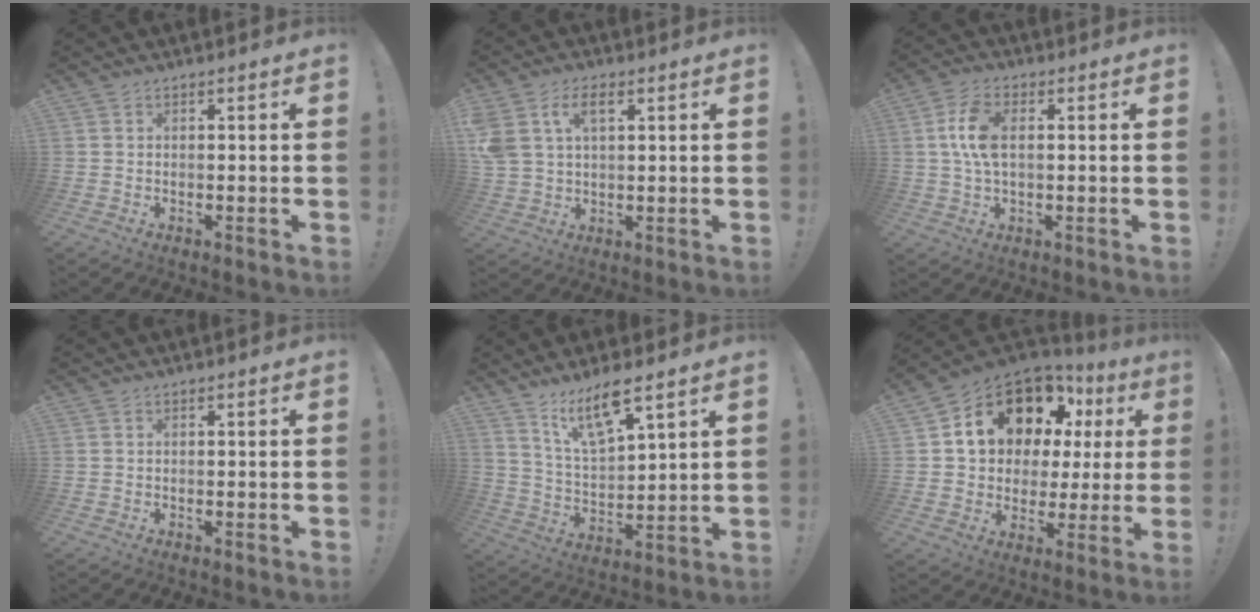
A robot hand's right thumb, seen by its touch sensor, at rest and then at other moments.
{"total": 8.0, "force": [3.6, 4.8, 5.3], "torque": [-0.119, 0.001, 0.068]}
{"total": 8.6, "force": [1.3, 4.8, 7.1], "torque": [-0.140, 0.002, 0.023]}
{"total": 0.0}
{"total": 11.7, "force": [8.6, 3.2, 7.3], "torque": [-0.134, -0.045, 0.149]}
{"total": 16.1, "force": [8.6, 10.5, 8.7], "torque": [-0.146, -0.048, 0.168]}